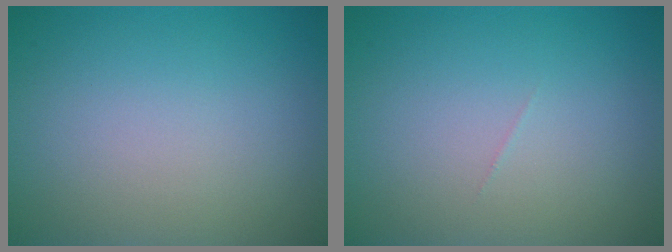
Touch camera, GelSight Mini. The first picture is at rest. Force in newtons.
{"total": 0.0}